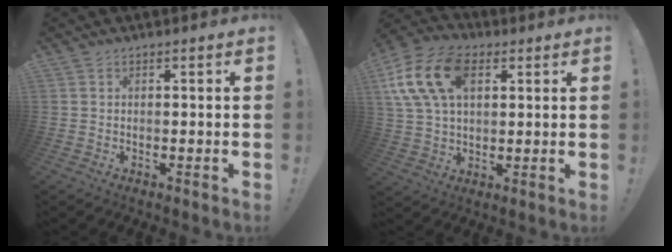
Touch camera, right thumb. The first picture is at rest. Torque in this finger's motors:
{"motor_torque": [0.97, 1.40, 1.10, 0.48, 0.13]}